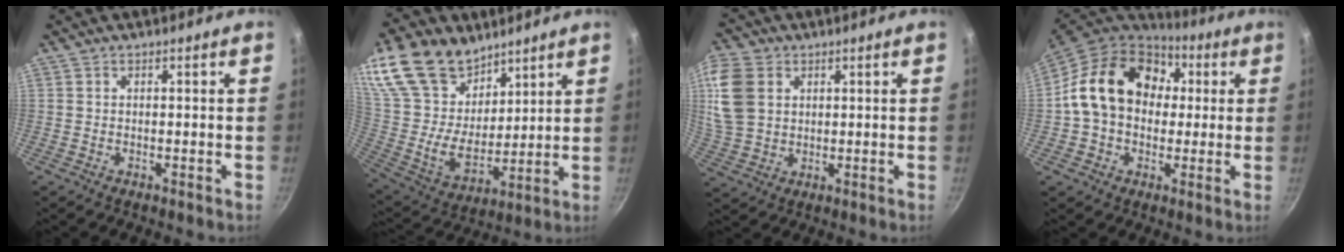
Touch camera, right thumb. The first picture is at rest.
{"total": 24.2, "force": [15.1, 14.8, 11.8], "torque": [-0.224, -0.053, 0.292]}
{"total": 11.0, "force": [3.2, 8.1, 6.7], "torque": [-0.130, -0.005, 0.068]}
{"total": 19.0, "force": [2.8, 14.8, 11.6], "torque": [-0.172, 0.036, 0.040]}